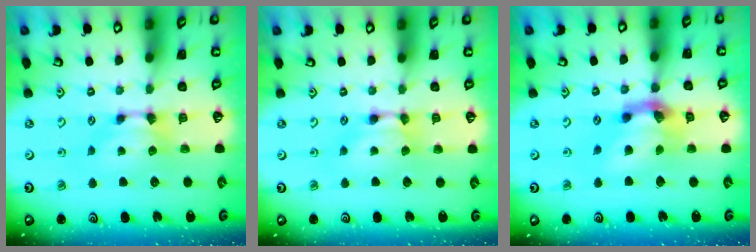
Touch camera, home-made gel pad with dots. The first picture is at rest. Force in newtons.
{"total": 1.6, "press": 1.6, "slide": 0.1}
{"total": 6.8, "press": 6.3, "slide": 2.4}